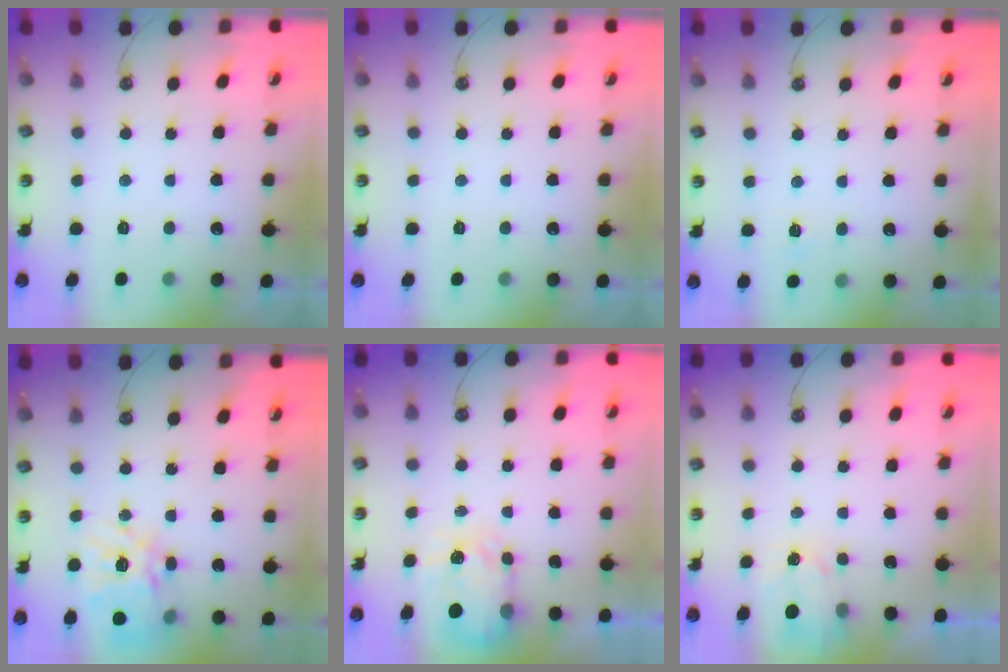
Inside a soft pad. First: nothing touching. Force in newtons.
{"total": 0.0}
{"total": 3.2, "press": 3.2, "slide": 0.5}
{"total": 16.9, "press": 16.9, "slide": 1.5}
{"total": 4.9, "press": 4.9, "slide": 0.4}
{"total": 2.6, "press": 2.6, "slide": 0.3}